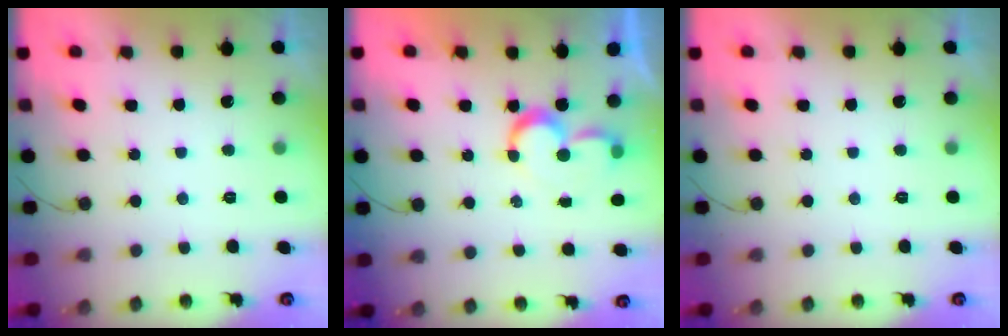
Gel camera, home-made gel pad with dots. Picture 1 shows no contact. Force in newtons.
{"total": 6.5, "press": 6.5, "slide": 0.5}
{"total": 0.0}